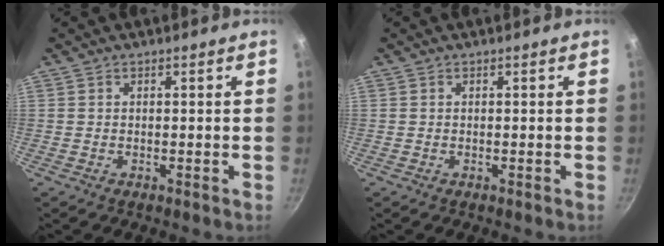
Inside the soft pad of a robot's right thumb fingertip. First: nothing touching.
{"total": 0.0}